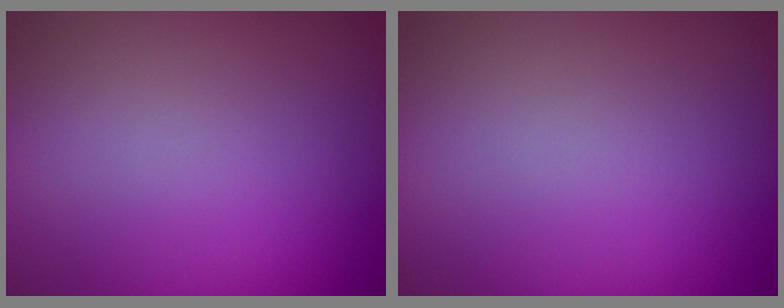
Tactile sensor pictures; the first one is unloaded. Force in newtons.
{"total": 0.0}